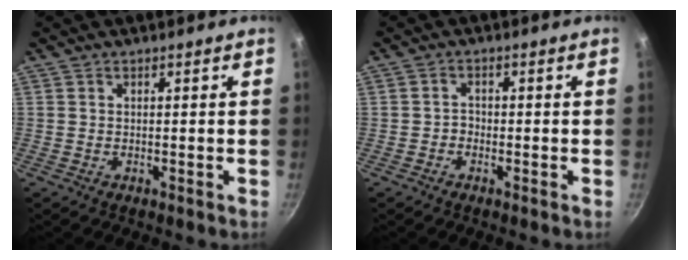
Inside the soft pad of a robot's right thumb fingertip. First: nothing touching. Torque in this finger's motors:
{"motor_torque": [0.29, 0.00, 0.62, 0.09, -0.03]}